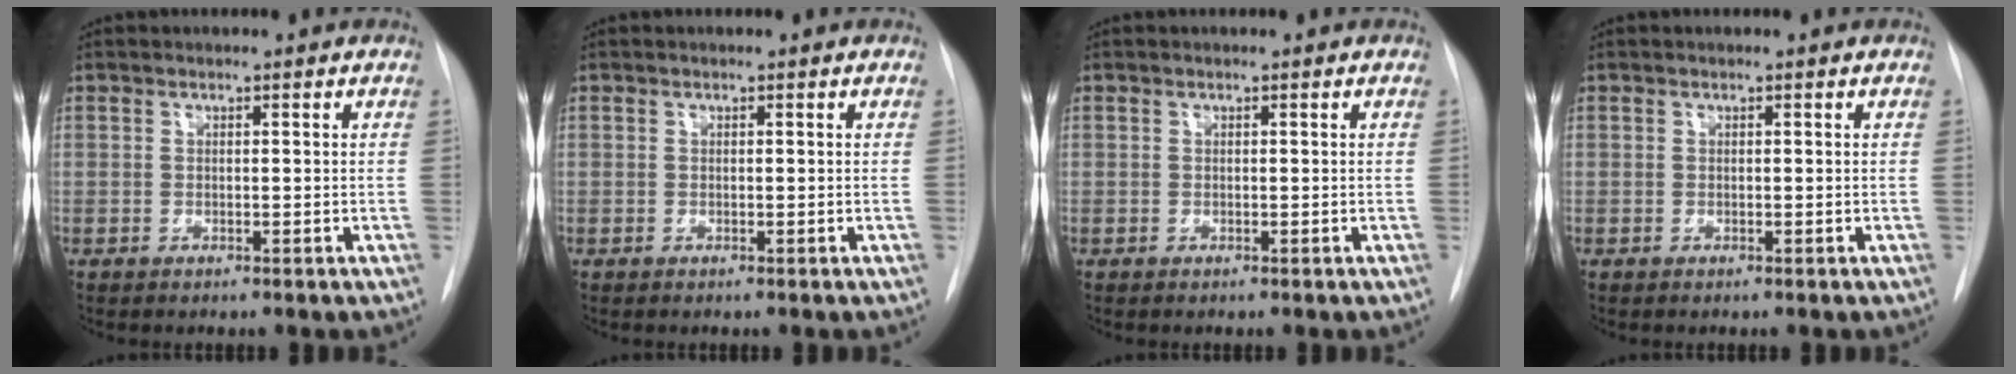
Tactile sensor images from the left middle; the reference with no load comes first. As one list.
[{"total": 0.0}, {"total": 0.0}, {"total": 0.0}]